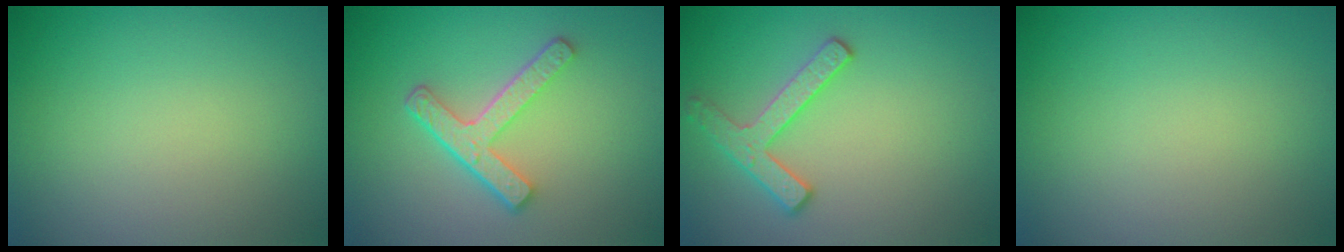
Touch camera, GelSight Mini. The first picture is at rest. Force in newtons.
{"total": 4.4, "press": 3.3, "slide": 2.9}
{"total": 2.5, "press": 2.5, "slide": 0.4}
{"total": 0.0}